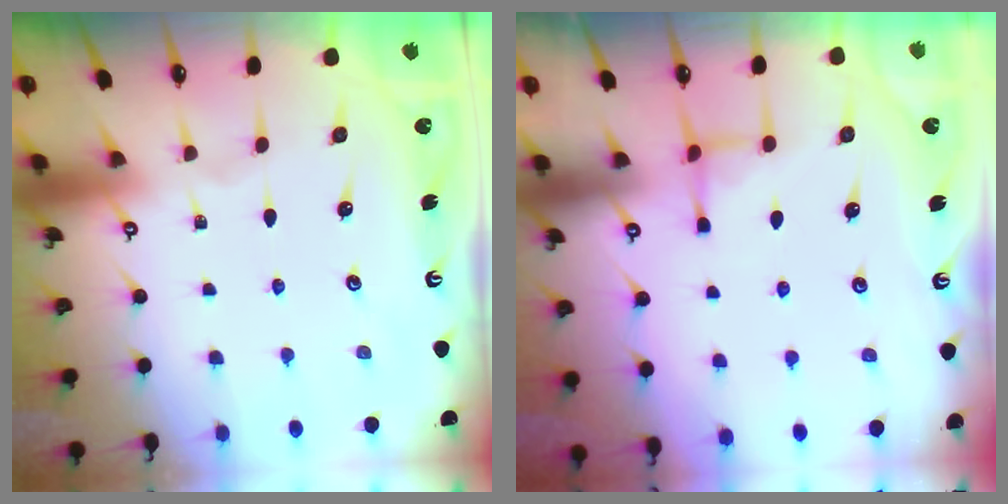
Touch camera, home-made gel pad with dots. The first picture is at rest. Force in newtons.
{"total": 4.0, "press": 3.9, "slide": 0.7}